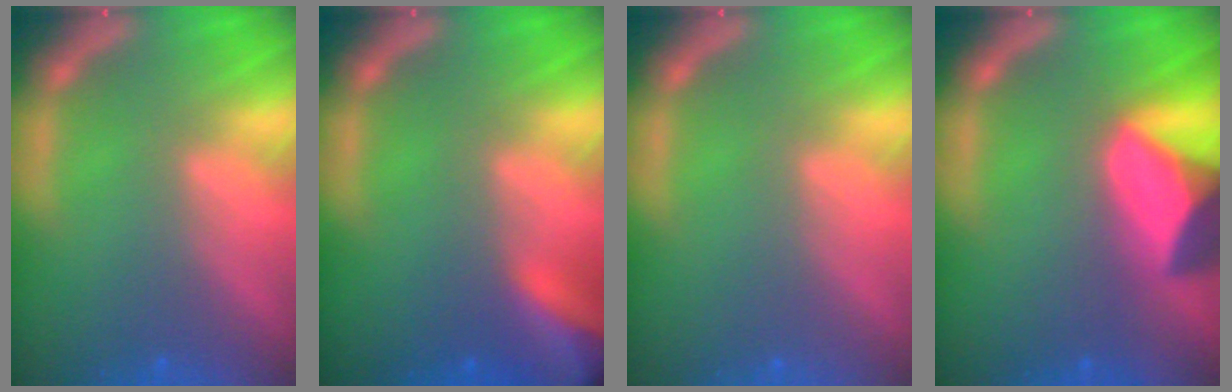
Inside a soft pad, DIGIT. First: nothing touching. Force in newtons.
{"total": 9.0}
{"total": 0.0}
{"total": 9.4}